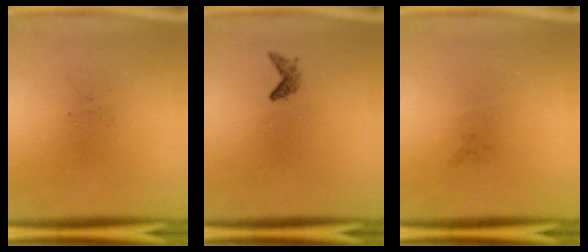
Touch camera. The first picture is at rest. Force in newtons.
{"total": 1.1}
{"total": 0.0}